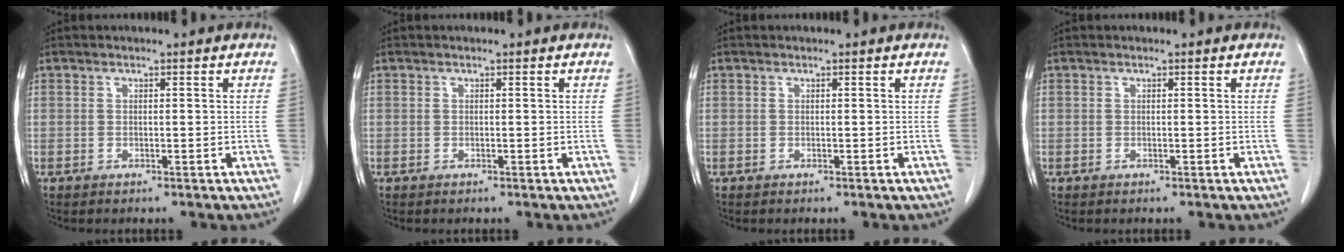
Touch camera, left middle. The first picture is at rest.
{"total": 0.0}
{"total": 0.0}
{"total": 0.0}